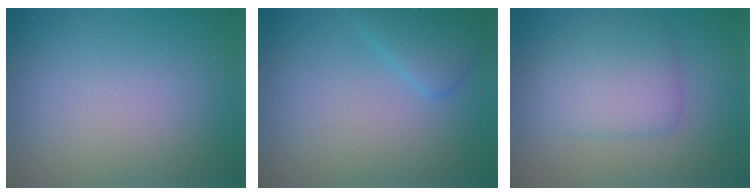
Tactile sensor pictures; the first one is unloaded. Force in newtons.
{"total": 2.6, "press": 2.6, "slide": 0.2}
{"total": 3.8, "press": 3.8, "slide": 0.2}